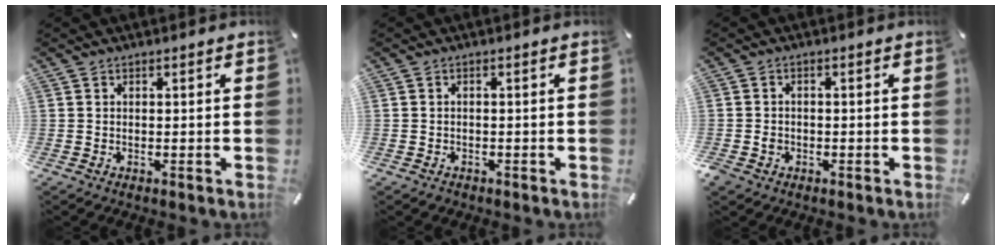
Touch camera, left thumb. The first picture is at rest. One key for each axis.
{"total": 0.9, "fx": -0.7, "fy": 0.6, "fz": 0.2, "tx": -0.005, "ty": 0.003, "tz": -0.017}
{"total": 2.3, "fx": -1.0, "fy": 1.9, "fz": 0.7, "tx": -0.013, "ty": 0.004, "tz": -0.021}